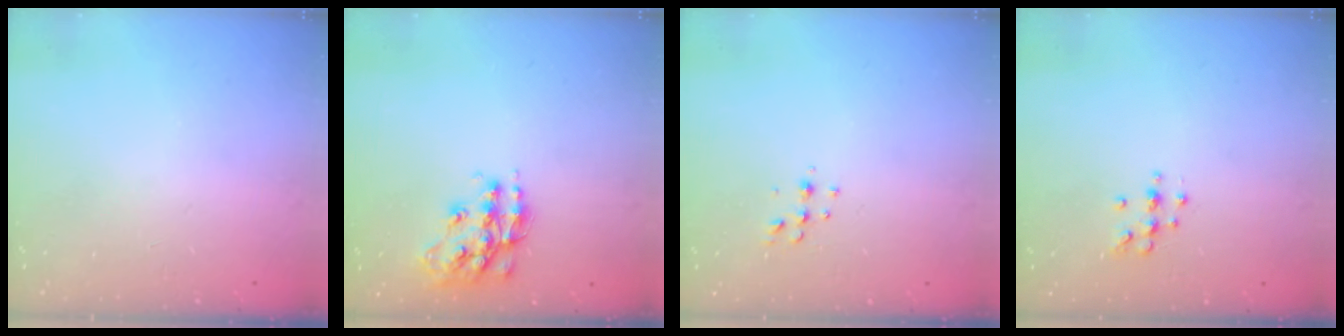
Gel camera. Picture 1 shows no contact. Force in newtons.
{"total": 14.2, "press": 14.2, "slide": 0.9}
{"total": 4.9, "press": 4.8, "slide": 1.0}
{"total": 7.3, "press": 7.2, "slide": 1.2}